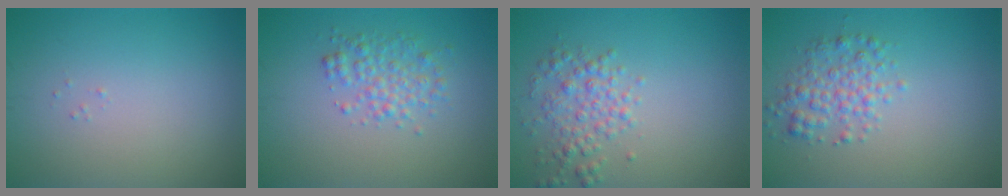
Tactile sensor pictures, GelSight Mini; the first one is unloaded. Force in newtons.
{"total": 2.6, "press": 2.6, "slide": 0.0}
{"total": 2.8, "press": 2.8, "slide": 0.1}
{"total": 2.9, "press": 2.9, "slide": 0.1}